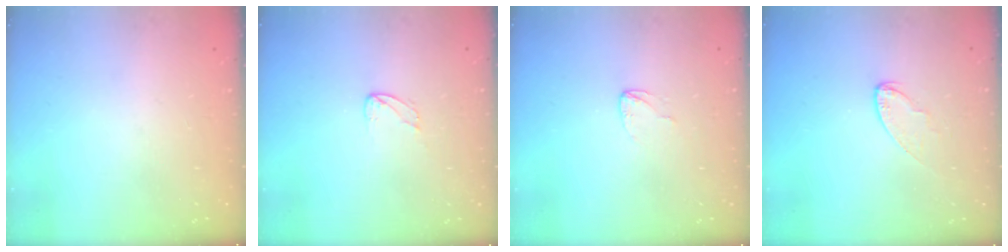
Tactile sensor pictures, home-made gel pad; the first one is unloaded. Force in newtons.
{"total": 2.4, "press": 2.4, "slide": 0.1}
{"total": 2.6, "press": 2.6, "slide": 0.0}
{"total": 5.0, "press": 5.0, "slide": 0.4}